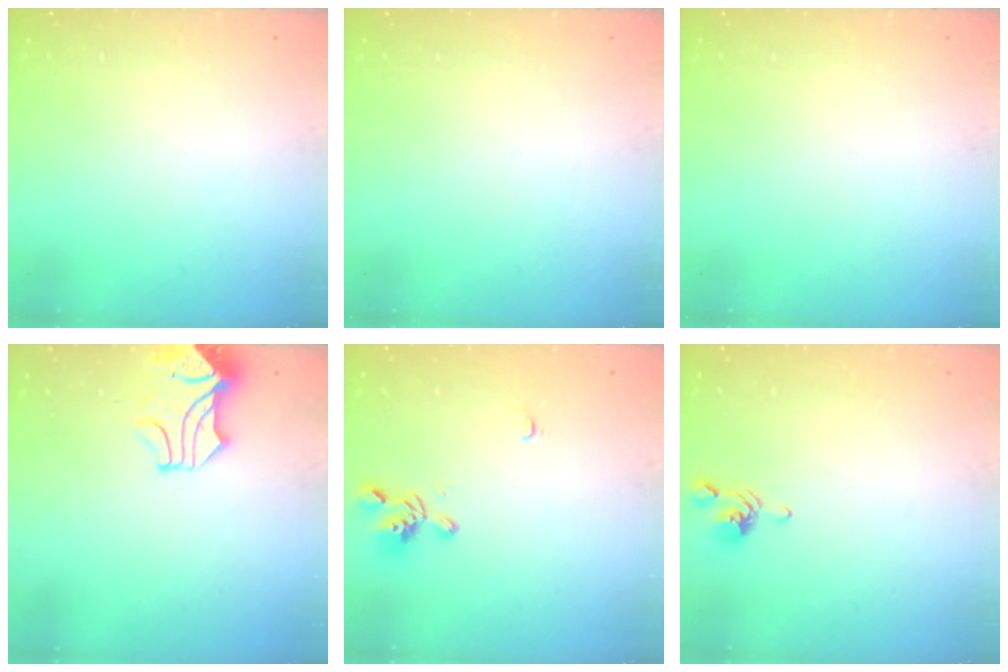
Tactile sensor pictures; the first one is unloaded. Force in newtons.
{"total": 0.0}
{"total": 0.0}
{"total": 2.3, "press": 2.0, "slide": 1.1}
{"total": 2.0, "press": 1.8, "slide": 0.9}
{"total": 2.6, "press": 2.5, "slide": 0.5}